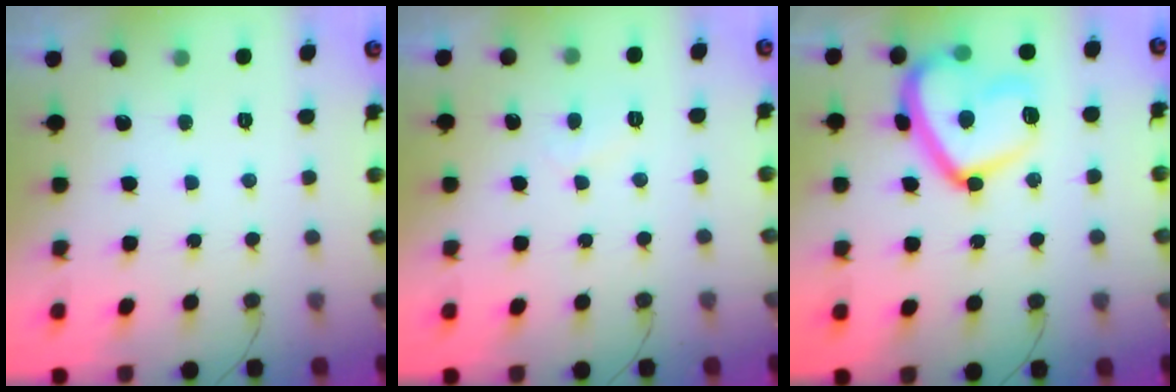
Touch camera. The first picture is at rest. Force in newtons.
{"total": 3.0, "press": 2.9, "slide": 0.3}
{"total": 17.8, "press": 17.7, "slide": 1.6}